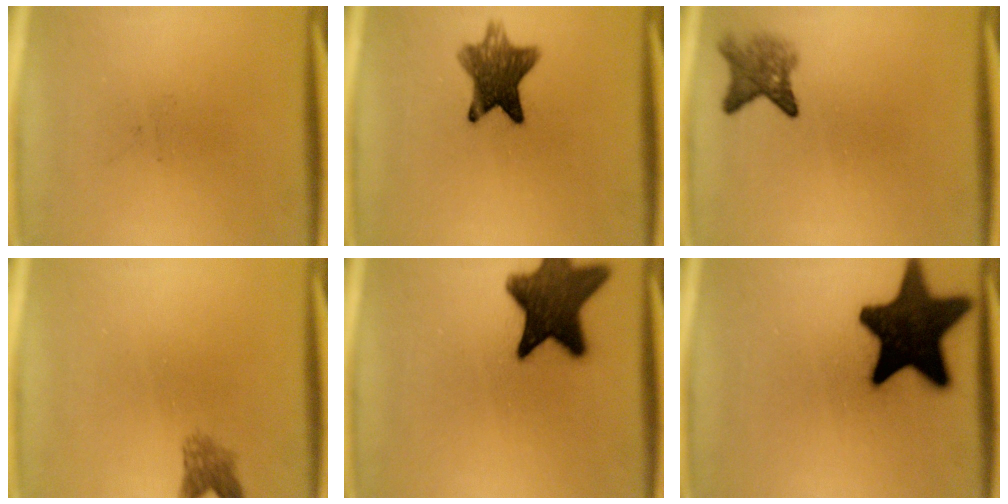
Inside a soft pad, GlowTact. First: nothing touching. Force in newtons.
{"total": 8.9}
{"total": 3.9}
{"total": 2.4}
{"total": 14.3}
{"total": 19.4}